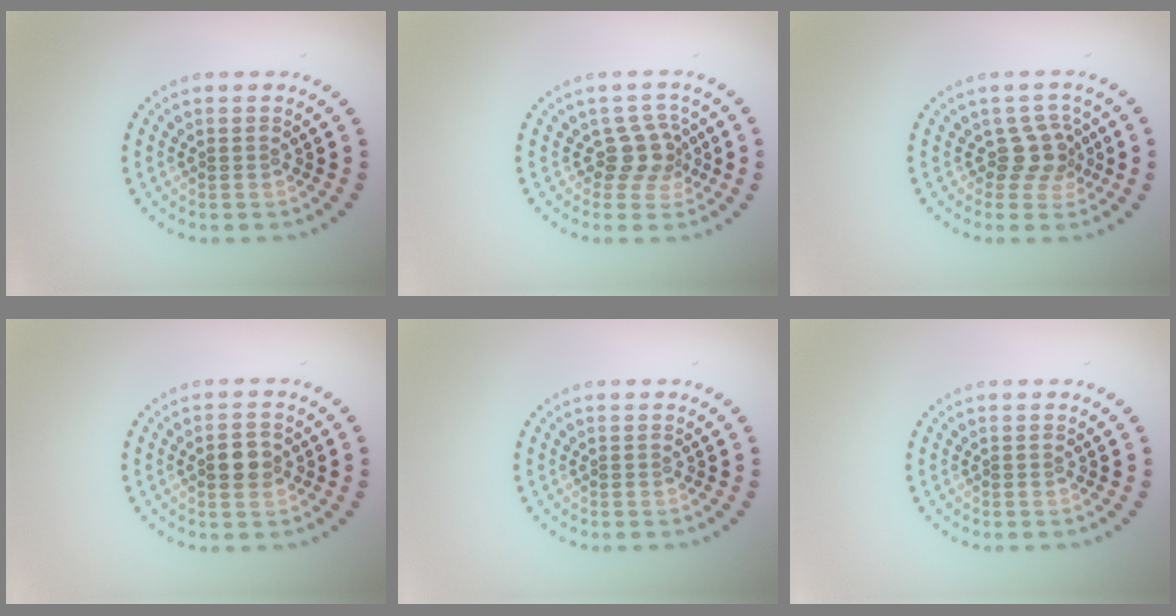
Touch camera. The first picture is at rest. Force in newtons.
{"total": 2.8, "press": 2.1, "slide": 1.9}
{"total": 2.6, "press": 2.0, "slide": 1.7}
{"total": 2.9, "press": 2.9, "slide": 0.1}
{"total": 0.0}
{"total": 0.0}